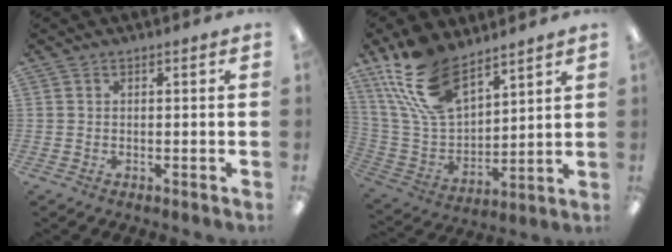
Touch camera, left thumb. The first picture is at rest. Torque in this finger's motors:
{"motor_torque": [0.20, 0.18, 1.40, -1.37, 0.47]}